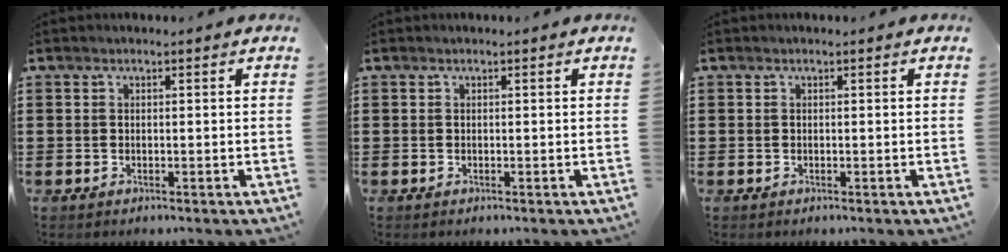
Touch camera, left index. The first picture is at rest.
{"total": 0.0}
{"total": 0.0}